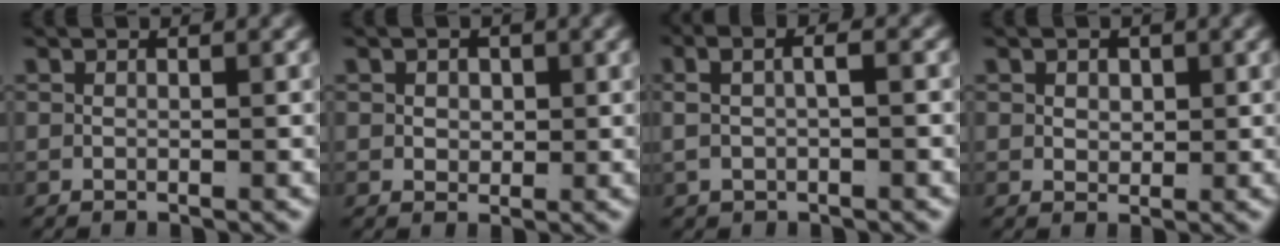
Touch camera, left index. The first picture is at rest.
{"total": 1.3, "force": [0.3, 1.0, 0.8], "torque": [-0.013, -0.010, 0.015]}
{"total": 3.5, "force": [0.3, 1.9, 2.8], "torque": [-0.048, 0.010, 0.004]}
{"total": 1.1, "force": [0.5, 0.7, 0.8], "torque": [-0.013, -0.015, 0.021]}